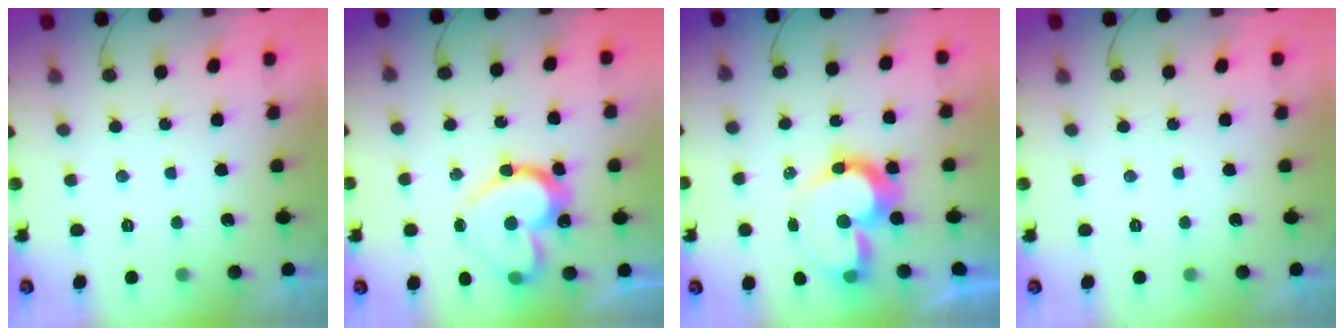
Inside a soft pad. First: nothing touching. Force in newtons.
{"total": 18.1, "press": 18.1, "slide": 1.5}
{"total": 12.2, "press": 12.1, "slide": 1.4}
{"total": 0.0}